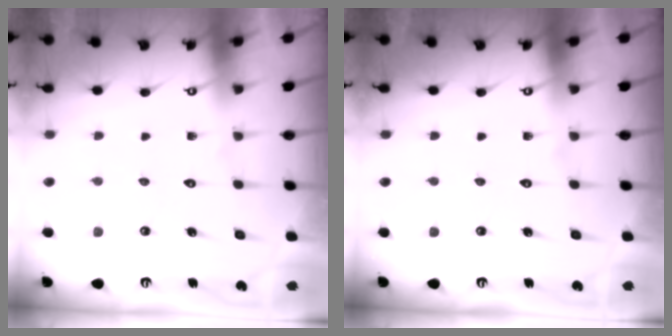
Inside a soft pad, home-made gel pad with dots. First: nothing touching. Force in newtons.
{"total": 0.0}